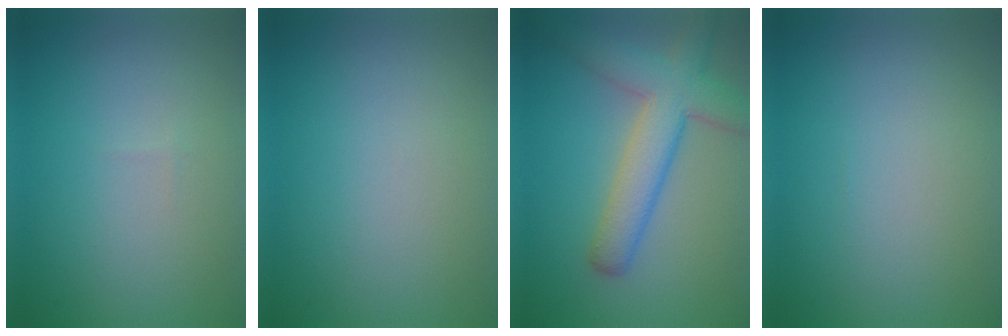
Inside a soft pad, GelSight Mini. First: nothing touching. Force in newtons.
{"total": 0.0}
{"total": 6.5, "press": 6.5, "slide": 0.3}
{"total": 0.0}